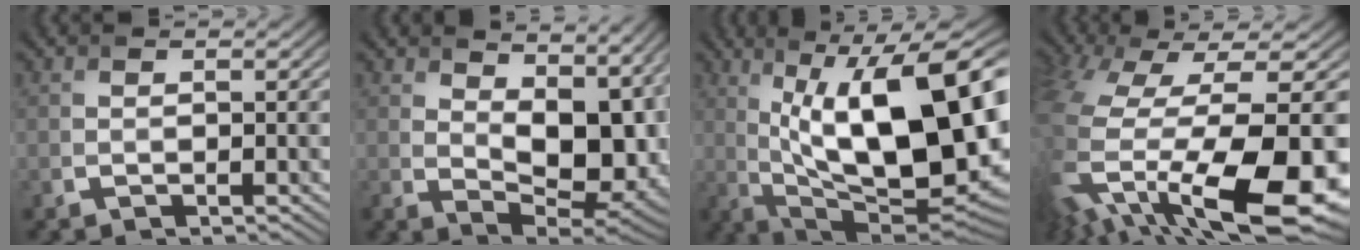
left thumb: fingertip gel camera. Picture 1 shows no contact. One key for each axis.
{"total": 13.3, "fx": 3.7, "fy": 6.6, "fz": 10.9, "tx": -0.164, "ty": -0.004, "tz": 0.070}
{"total": 18.1, "fx": 1.5, "fy": 6.7, "fz": 16.7, "tx": -0.253, "ty": 0.017, "tz": 0.027}
{"total": 18.0, "fx": -6.7, "fy": 8.0, "fz": 14.7, "tx": -0.334, "ty": -0.086, "tz": -0.063}